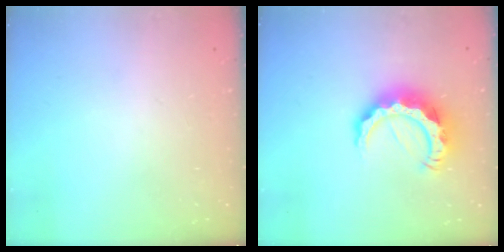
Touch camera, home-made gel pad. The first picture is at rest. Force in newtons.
{"total": 12.4, "press": 12.3, "slide": 1.4}